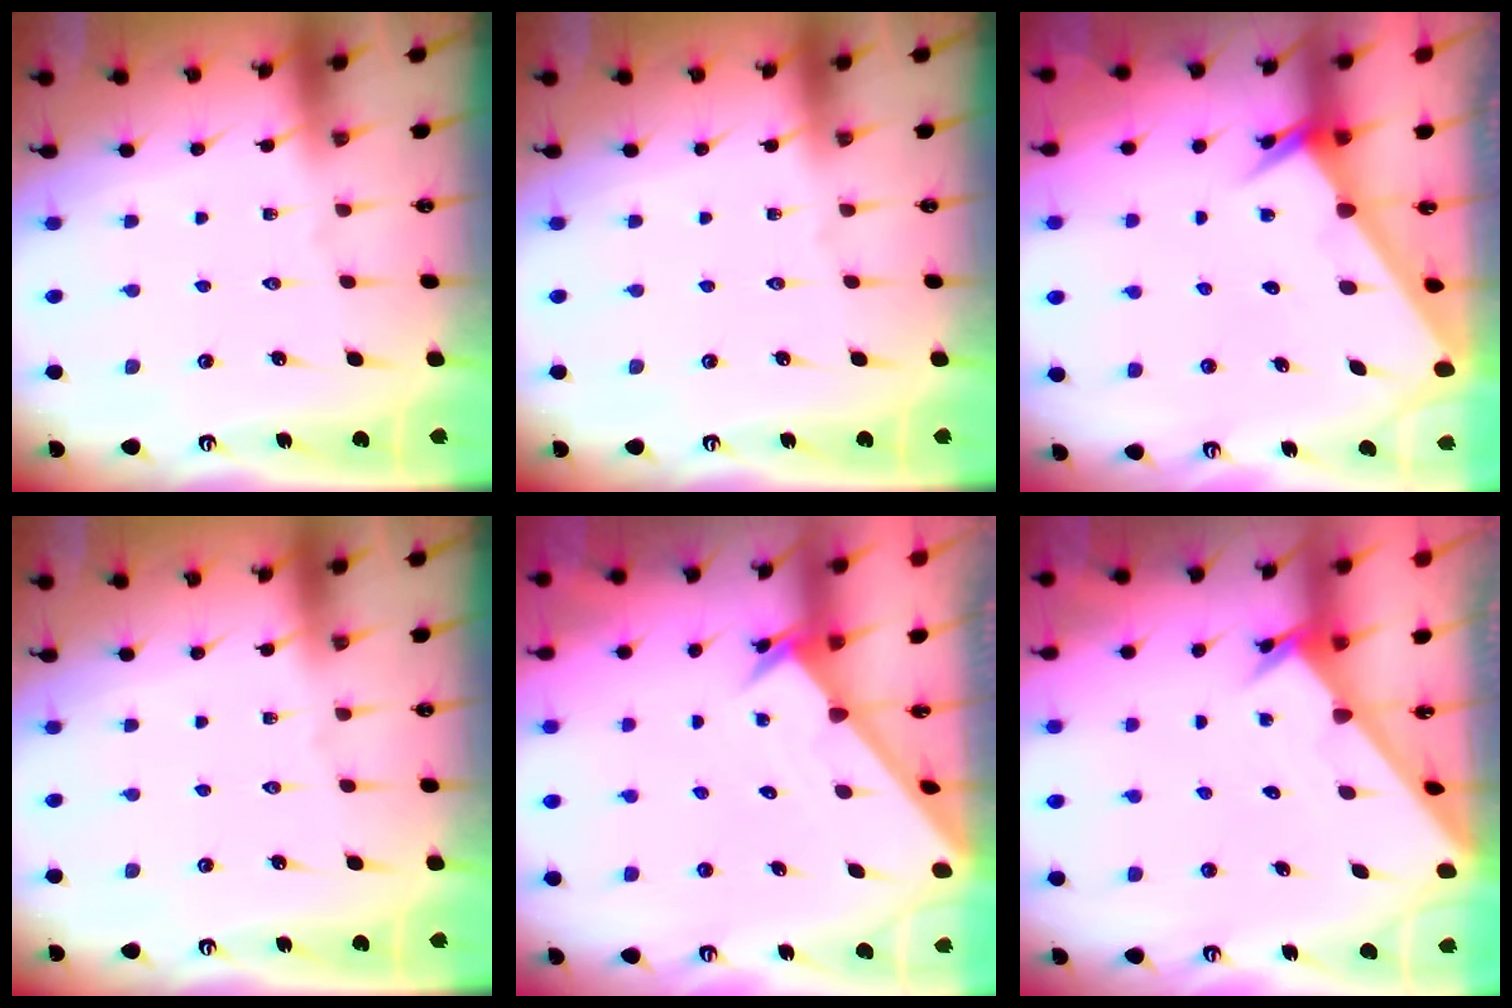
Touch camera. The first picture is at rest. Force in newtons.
{"total": 0.0}
{"total": 2.5, "press": 2.5, "slide": 0.1}
{"total": 0.0}
{"total": 2.2, "press": 2.2, "slide": 0.1}
{"total": 2.4, "press": 2.4, "slide": 0.2}